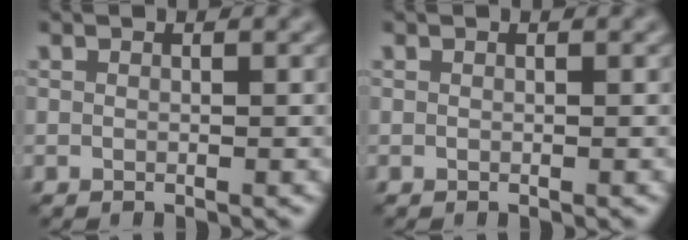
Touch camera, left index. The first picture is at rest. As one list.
[{"total": 0.0}]